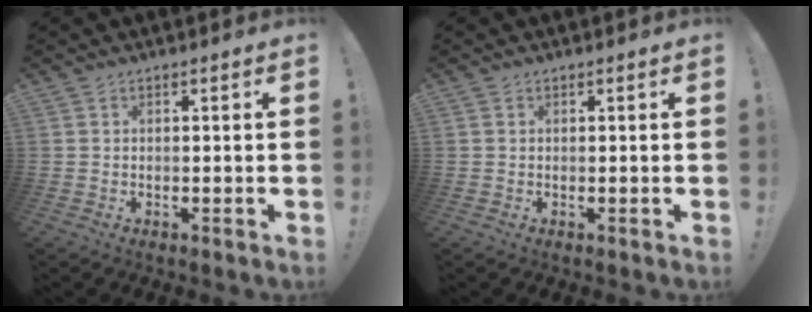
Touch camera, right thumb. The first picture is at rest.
{"total": 0.0}